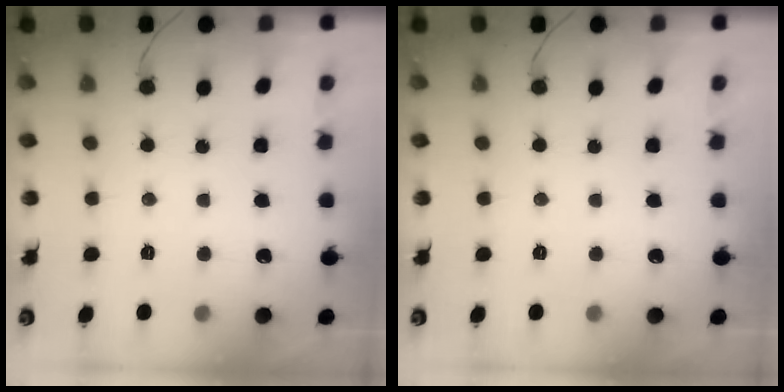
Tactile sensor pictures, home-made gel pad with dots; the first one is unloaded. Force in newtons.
{"total": 0.0}